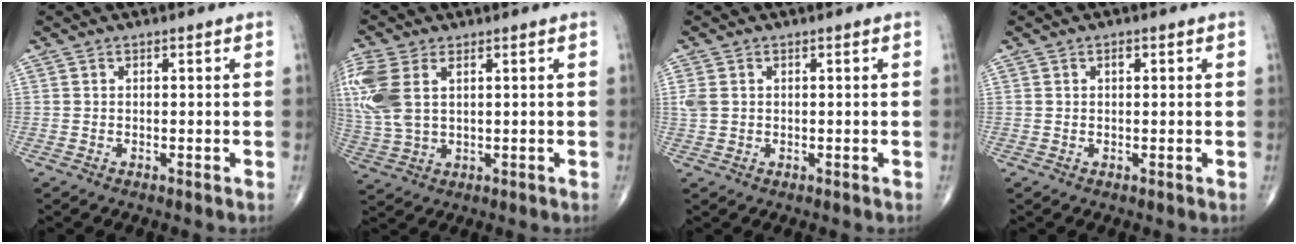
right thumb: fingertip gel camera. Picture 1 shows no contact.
{"total": 11.9, "force": [3.6, 6.8, 9.2], "torque": [-0.250, 0.005, 0.081]}
{"total": 2.3, "force": [0.4, 1.7, 1.5], "torque": [-0.046, 0.003, 0.013]}
{"total": 1.7, "force": [0.7, 0.8, 1.3], "torque": [-0.018, 0.000, 0.009]}